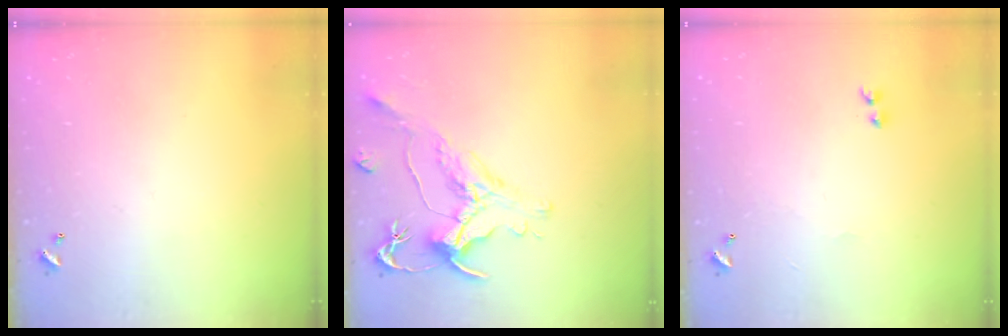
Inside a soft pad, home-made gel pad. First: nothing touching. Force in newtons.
{"total": 1.8, "press": 1.3, "slide": 1.2}
{"total": 1.2, "press": 1.1, "slide": 0.5}